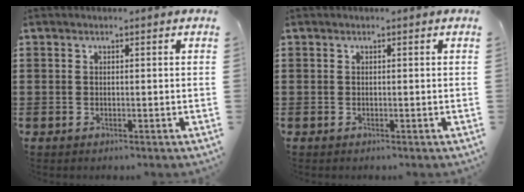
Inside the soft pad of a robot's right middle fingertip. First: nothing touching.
{"total": 0.0}